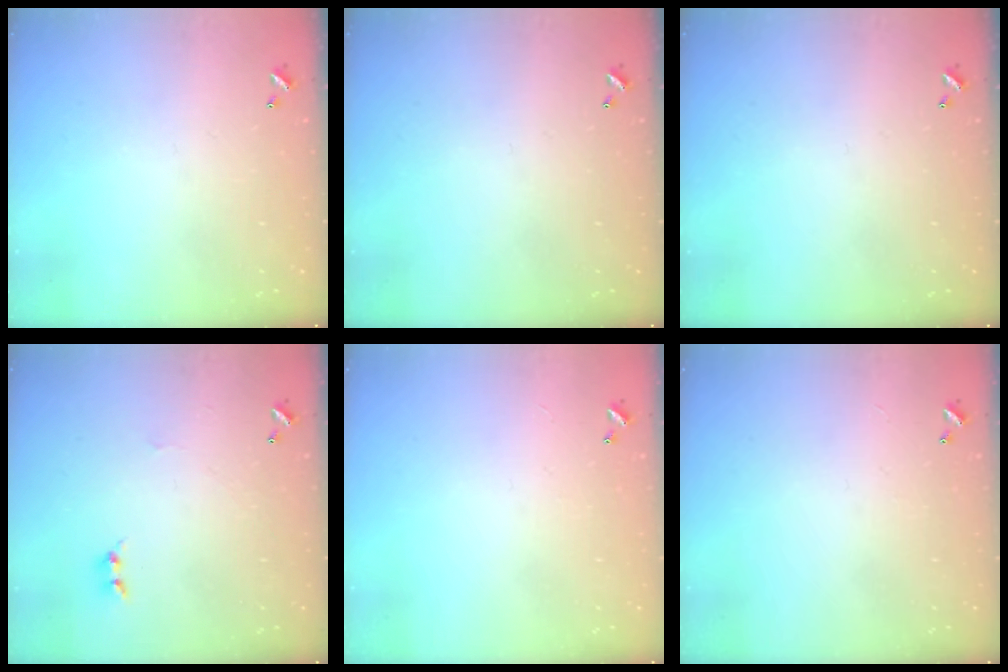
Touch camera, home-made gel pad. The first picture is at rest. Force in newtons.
{"total": 0.0}
{"total": 0.0}
{"total": 1.7, "press": 1.6, "slide": 0.5}
{"total": 1.0, "press": 0.9, "slide": 0.5}
{"total": 1.0, "press": 0.9, "slide": 0.5}